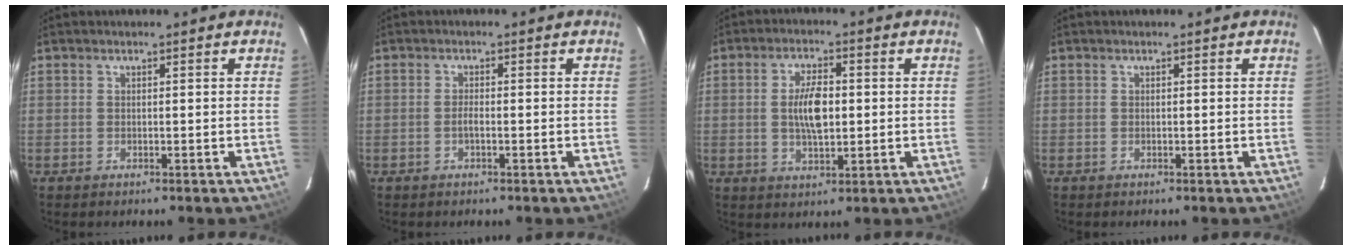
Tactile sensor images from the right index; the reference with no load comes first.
{"total": 1.2, "force": [-0.6, 0.3, 1.1], "torque": [-0.021, 0.000, -0.010]}
{"total": 7.2, "force": [0.2, 3.3, 6.4], "torque": [-0.119, 0.004, 0.005]}
{"total": 0.0}